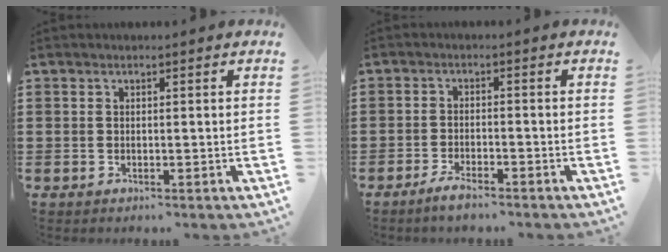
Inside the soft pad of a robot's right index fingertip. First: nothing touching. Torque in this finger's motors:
{"motor_torque": [1.09, 1.05, 0.17, 0.03]}